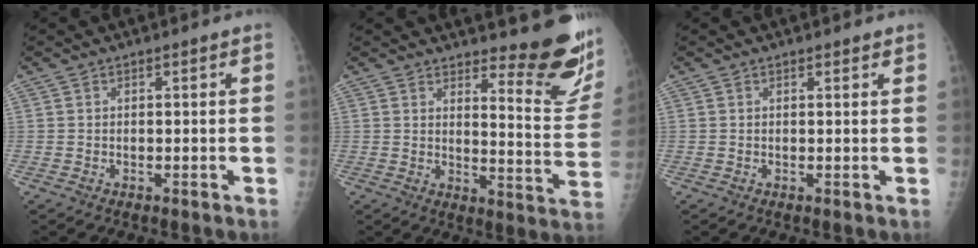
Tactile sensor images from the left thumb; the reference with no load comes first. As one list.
[{"total": 14.1, "force": [10.8, 3.3, 8.4], "torque": [-0.073, -0.111, 0.135]}, {"total": 0.9, "force": [0.7, 0.3, 0.4], "torque": [-0.005, -0.003, 0.009]}]